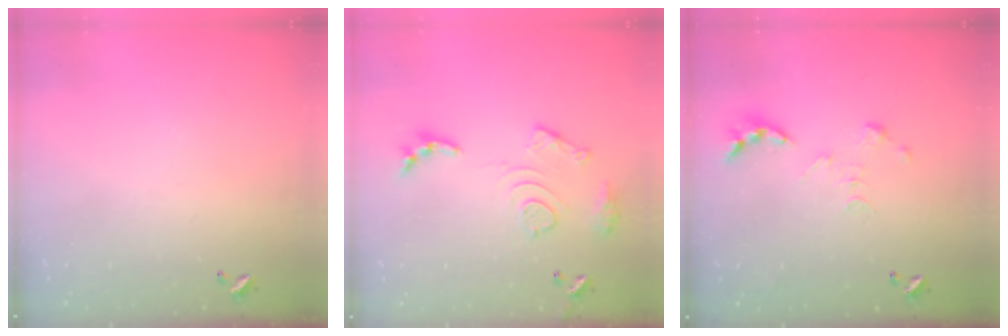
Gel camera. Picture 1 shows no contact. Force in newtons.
{"total": 12.3, "press": 12.2, "slide": 1.0}
{"total": 0.0}